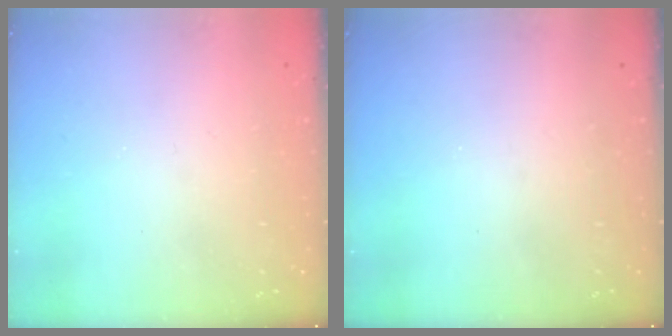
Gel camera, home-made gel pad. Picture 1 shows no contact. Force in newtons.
{"total": 0.0}